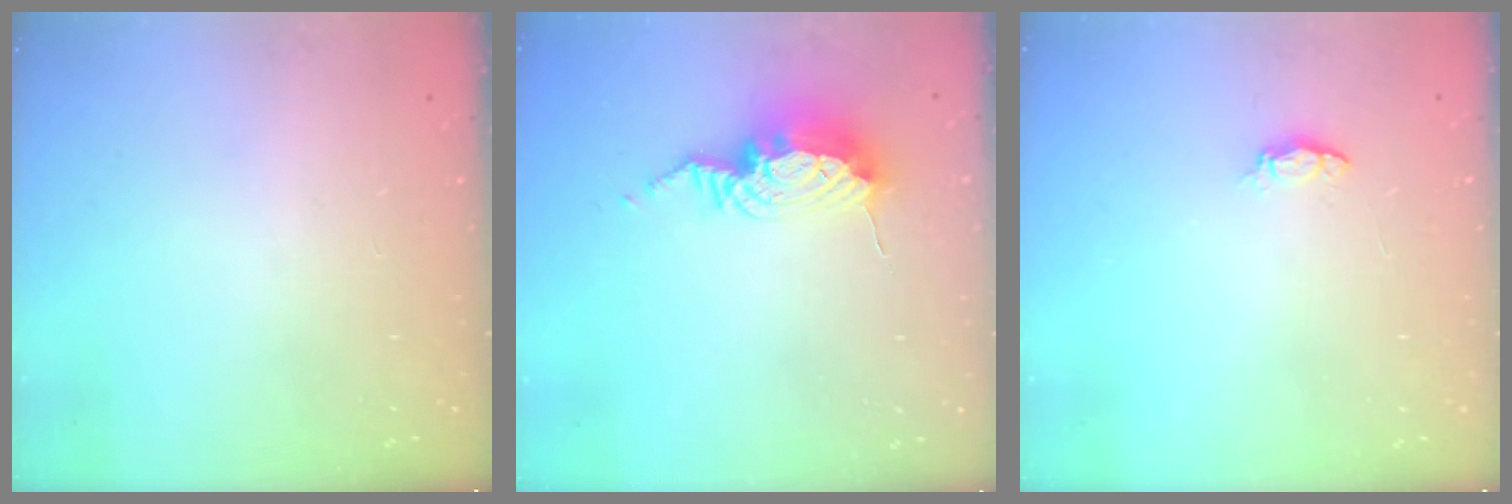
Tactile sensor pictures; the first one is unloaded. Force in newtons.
{"total": 10.9, "press": 10.8, "slide": 1.3}
{"total": 2.5, "press": 2.5, "slide": 0.4}